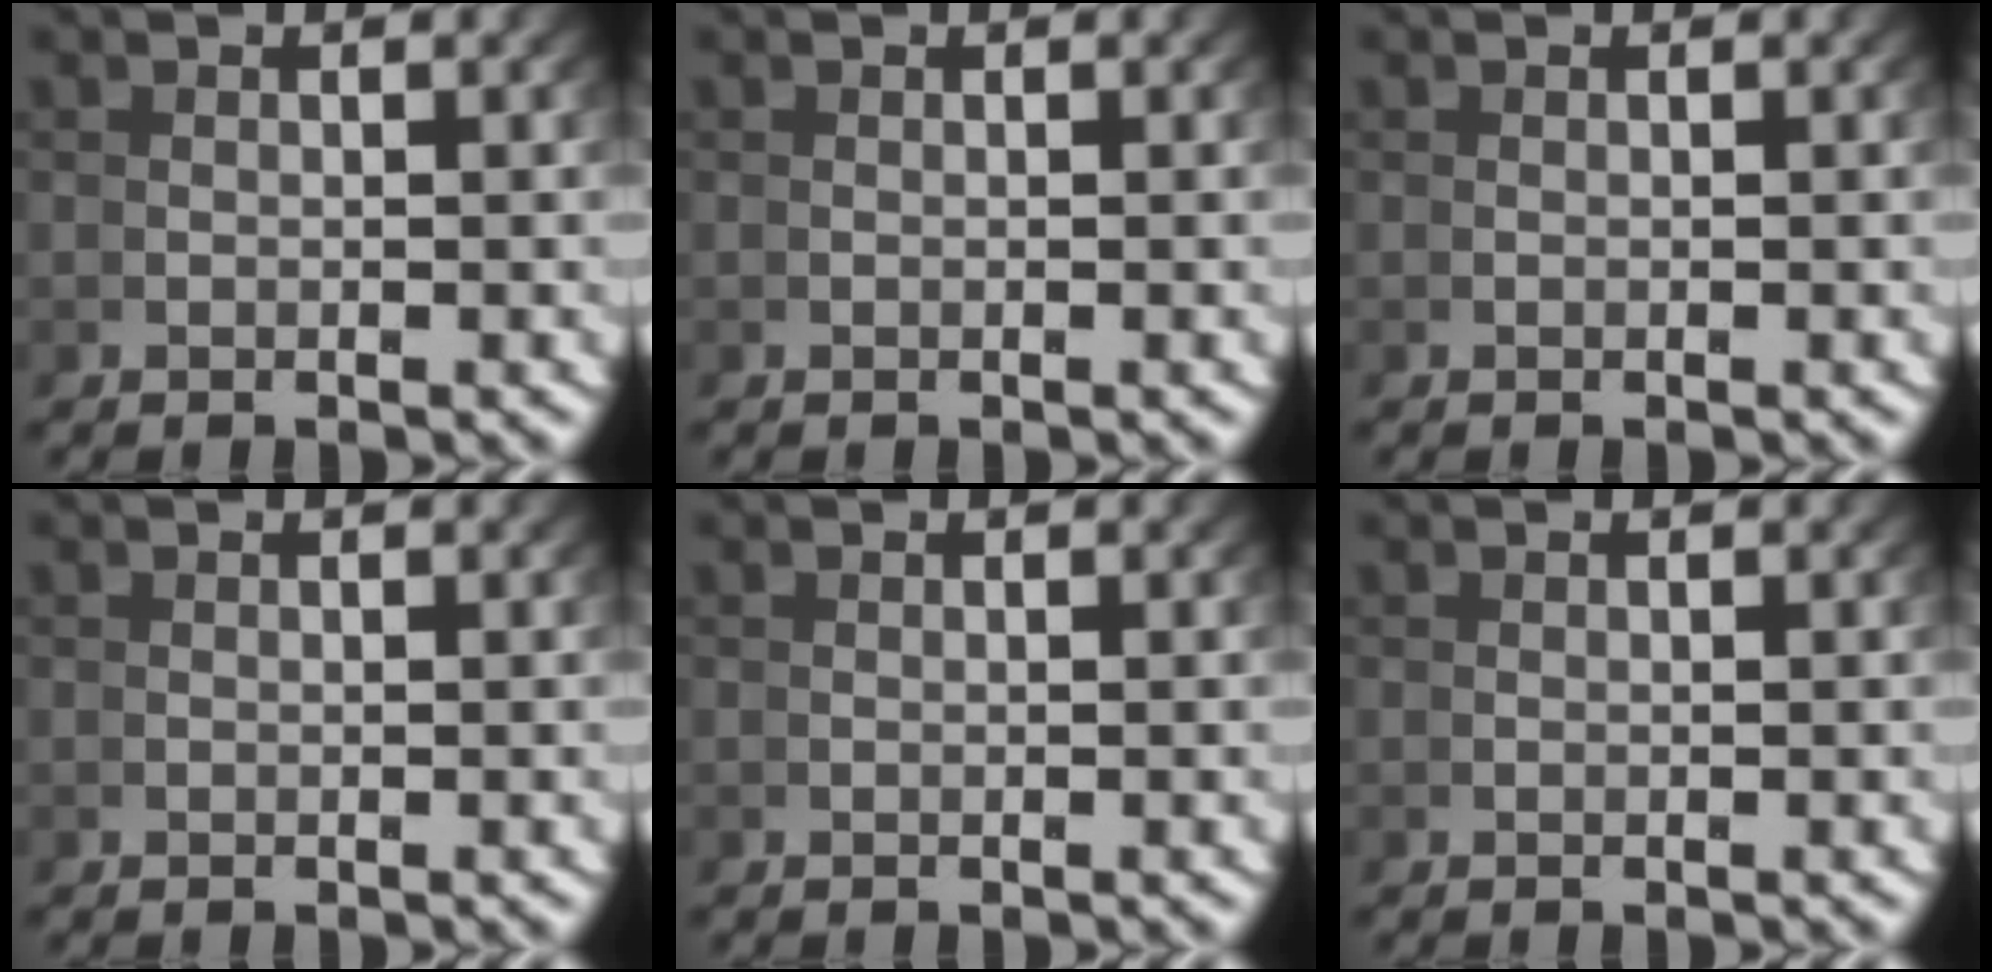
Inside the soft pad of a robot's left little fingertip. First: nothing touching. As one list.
[{"total": 0.0}, {"total": 0.0}, {"total": 0.0}, {"total": 0.0}, {"total": 0.0}]